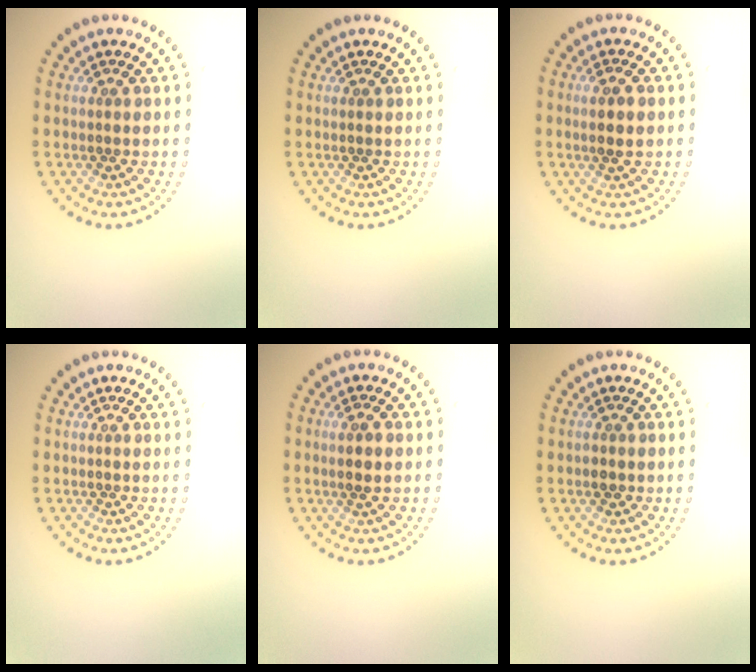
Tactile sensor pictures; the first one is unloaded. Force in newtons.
{"total": 0.0}
{"total": 1.7, "press": 1.7, "slide": 0.3}
{"total": 0.0}
{"total": 1.5, "press": 1.4, "slide": 0.5}
{"total": 1.0, "press": 0.9, "slide": 0.4}